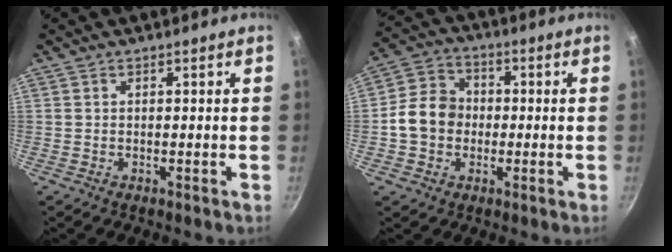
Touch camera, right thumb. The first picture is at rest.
{"total": 9.5, "force": [-0.9, 8.0, 4.9], "torque": [-0.056, 0.022, -0.033]}